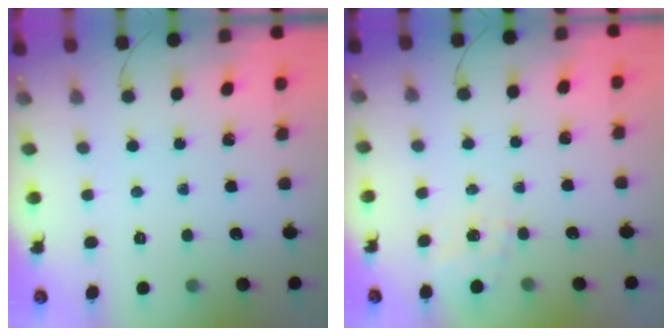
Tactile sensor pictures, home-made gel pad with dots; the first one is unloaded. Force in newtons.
{"total": 1.4, "press": 0.8, "slide": 1.1}